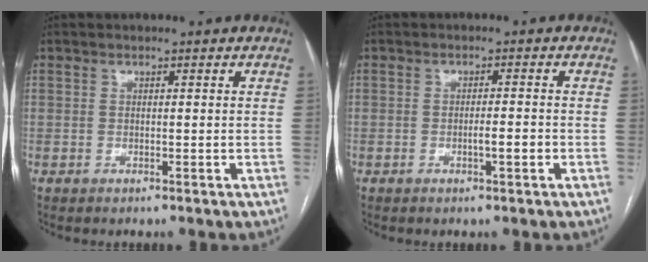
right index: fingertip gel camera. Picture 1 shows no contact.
{"total": 2.4, "force": [-0.8, 0.2, 2.2], "torque": [-0.040, 0.000, -0.013]}